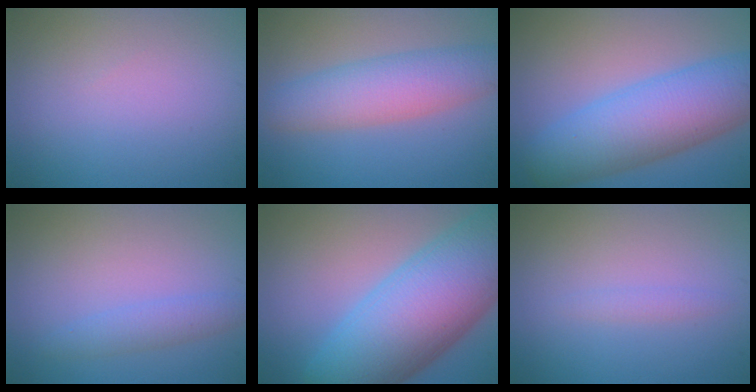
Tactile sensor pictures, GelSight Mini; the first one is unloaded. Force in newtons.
{"total": 5.8, "press": 5.8, "slide": 0.4}
{"total": 9.2, "press": 9.2, "slide": 0.1}
{"total": 2.0, "press": 1.9, "slide": 0.2}
{"total": 13.9, "press": 13.9, "slide": 0.4}
{"total": 0.8, "press": 0.8, "slide": 0.1}